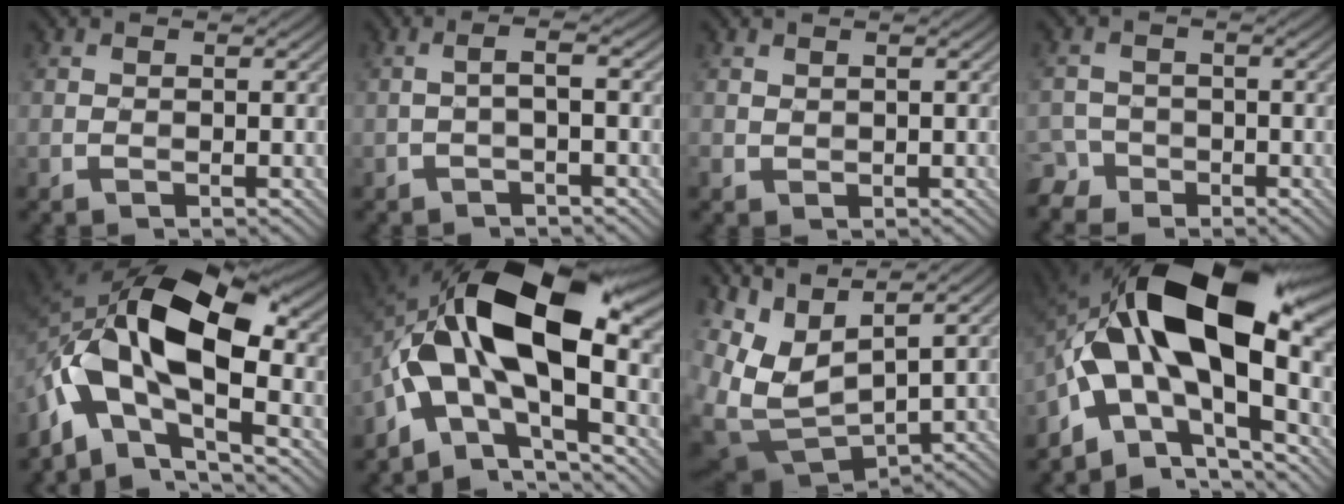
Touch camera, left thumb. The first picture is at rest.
{"total": 1.9, "force": [-0.4, 0.3, 1.8], "torque": [-0.025, 0.014, -0.017]}
{"total": 0.8, "force": [0.5, 0.6, -0.1], "torque": [0.000, -0.003, 0.015]}
{"total": 3.5, "force": [-2.5, 2.4, 0.1], "torque": [0.004, 0.000, -0.048]}
{"total": 13.5, "force": [-3.4, 7.5, 10.8], "torque": [-0.196, 0.003, -0.066]}
{"total": 15.8, "force": [-1.5, 8.0, 13.6], "torque": [-0.234, 0.014, -0.035]}
{"total": 8.8, "force": [4.4, 4.0, 6.5], "torque": [-0.168, -0.008, 0.101]}
{"total": 17.4, "force": [-0.7, 9.5, 14.5], "torque": [-0.249, 0.012, -0.022]}